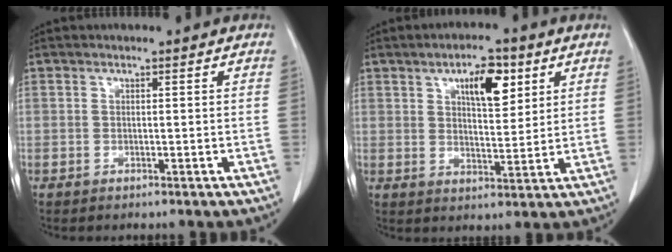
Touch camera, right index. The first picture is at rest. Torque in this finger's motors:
{"motor_torque": [0.04, 0.28, 0.09, 0.07]}